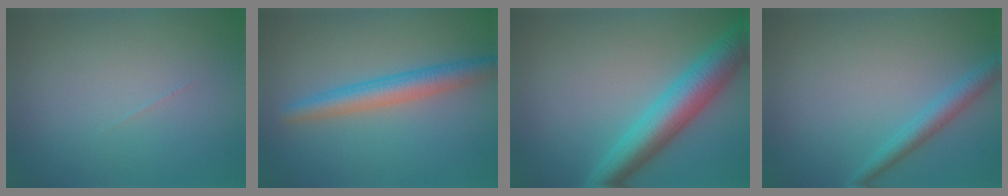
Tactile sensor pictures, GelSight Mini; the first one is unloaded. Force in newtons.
{"total": 3.7, "press": 3.7, "slide": 0.1}
{"total": 6.4, "press": 6.4, "slide": 0.2}
{"total": 2.2, "press": 2.2, "slide": 0.1}